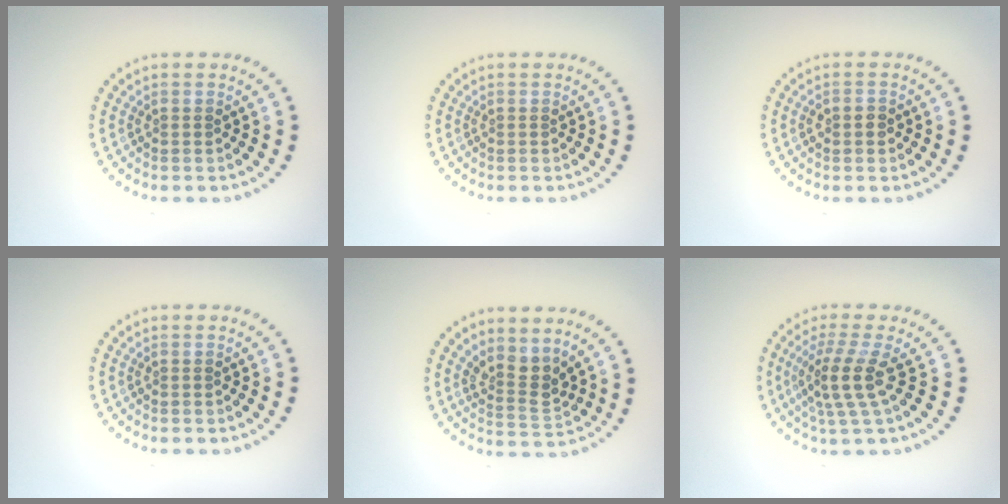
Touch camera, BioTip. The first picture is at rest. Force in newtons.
{"total": 0.0}
{"total": 1.4, "press": 1.3, "slide": 0.4}
{"total": 0.0}
{"total": 2.7, "press": 2.0, "slide": 1.9}
{"total": 3.8, "press": 2.8, "slide": 2.5}